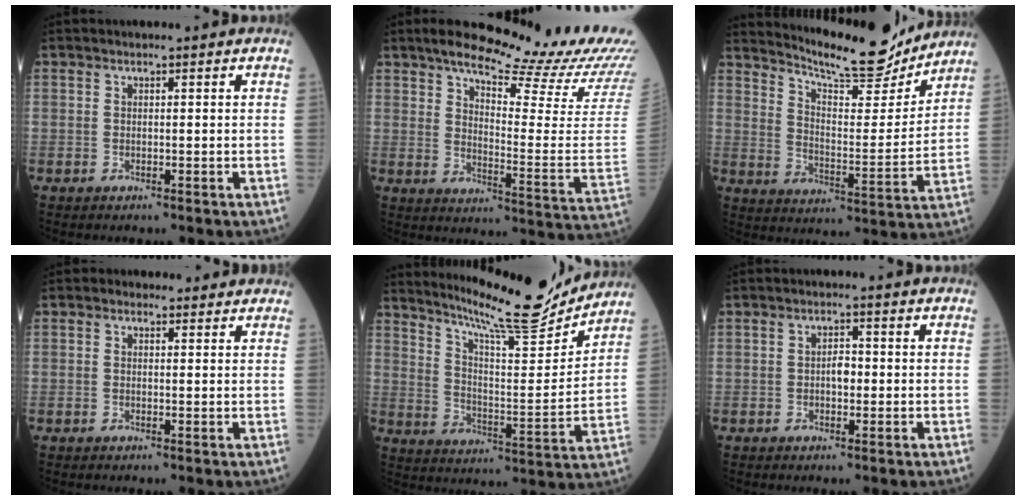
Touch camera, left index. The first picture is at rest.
{"total": 21.5, "force": [19.2, 1.7, 9.5], "torque": [-0.141, -0.070, 0.239]}
{"total": 15.2, "force": [14.3, 1.8, 4.8], "torque": [-0.085, -0.014, 0.214]}
{"total": 1.8, "force": [1.5, 1.1, 0.2], "torque": [-0.003, 0.009, 0.014]}
{"total": 17.0, "force": [15.8, 0.2, 6.2], "torque": [-0.111, -0.030, 0.242]}
{"total": 2.1, "force": [-0.2, 1.0, 1.8], "torque": [-0.027, 0.004, -0.004]}